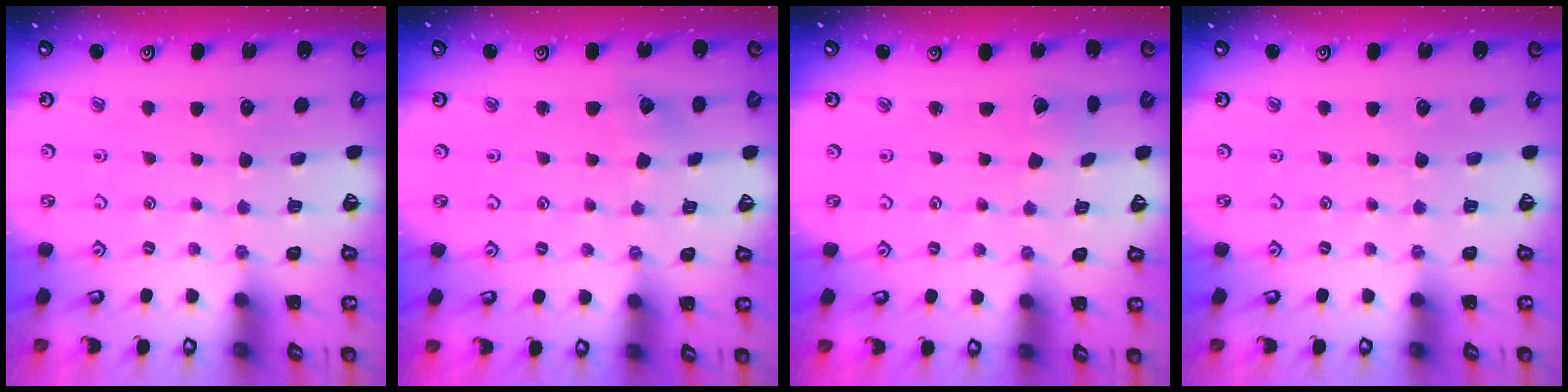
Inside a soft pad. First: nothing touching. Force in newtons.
{"total": 4.5, "press": 4.4, "slide": 0.7}
{"total": 1.5, "press": 1.5, "slide": 0.1}
{"total": 0.0}